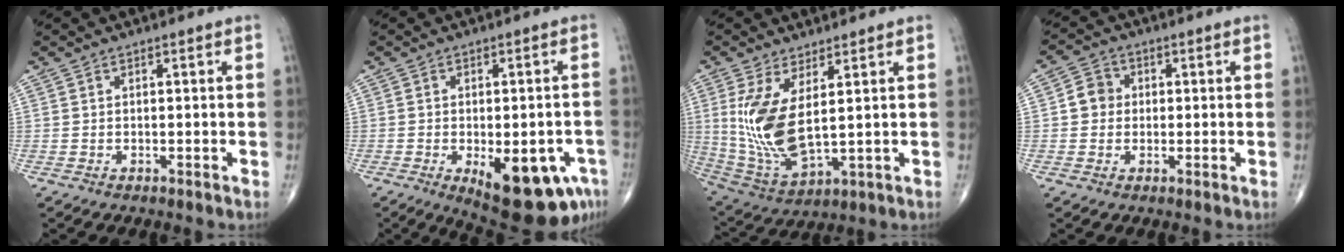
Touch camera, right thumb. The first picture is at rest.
{"total": 16.2, "force": [-6.6, 6.9, 13.0], "torque": [-0.133, 0.001, -0.073]}
{"total": 13.1, "force": [2.6, 5.2, 11.7], "torque": [-0.250, -0.030, 0.071]}
{"total": 4.2, "force": [0.2, 3.9, 1.7], "torque": [-0.010, 0.008, -0.004]}